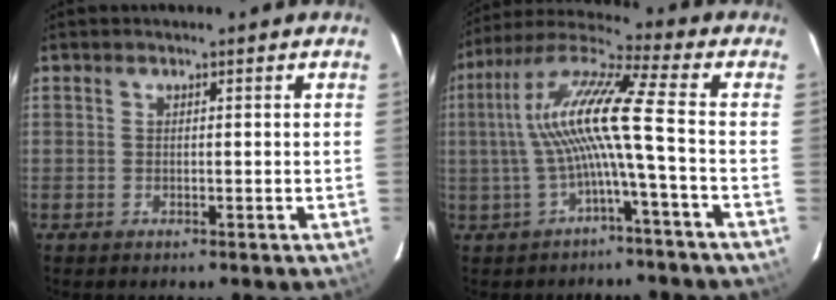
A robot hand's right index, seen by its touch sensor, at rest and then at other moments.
{"total": 12.2, "force": [-1.6, -0.7, 12.1], "torque": [-0.235, 0.014, -0.027]}